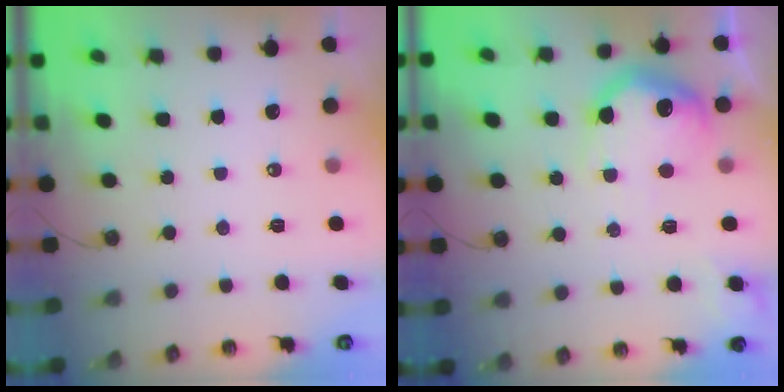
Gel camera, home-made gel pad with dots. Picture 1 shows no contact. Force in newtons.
{"total": 18.9, "press": 18.8, "slide": 1.5}